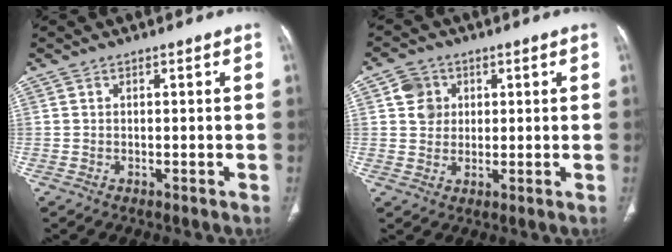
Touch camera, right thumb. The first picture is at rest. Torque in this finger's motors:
{"motor_torque": [0.09, 1.22, 0.41, 0.34, 0.00]}